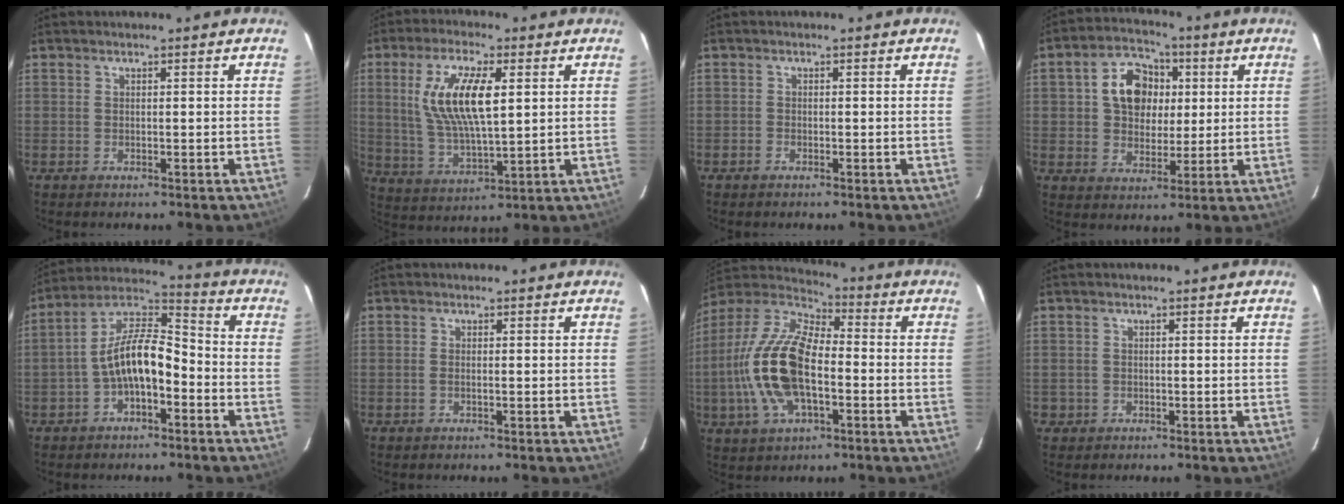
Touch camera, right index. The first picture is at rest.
{"total": 13.3, "force": [3.3, 4.6, 12.0], "torque": [-0.237, 0.003, 0.070]}
{"total": 0.8, "force": [-0.7, 0.4, 0.0], "torque": [-0.004, 0.001, -0.015]}
{"total": 10.5, "force": [2.2, 8.1, 6.3], "torque": [-0.129, 0.035, 0.042]}
{"total": 11.2, "force": [-3.6, 5.0, 9.3], "torque": [-0.186, 0.027, -0.066]}
{"total": 0.8, "force": [-0.2, 0.1, 0.8], "torque": [-0.018, 0.001, -0.005]}
{"total": 19.0, "force": [-3.5, 9.0, 16.4], "torque": [-0.349, 0.002, -0.073]}
{"total": 1.6, "force": [-0.5, 1.6, 0.0], "torque": [-0.003, 0.004, -0.004]}